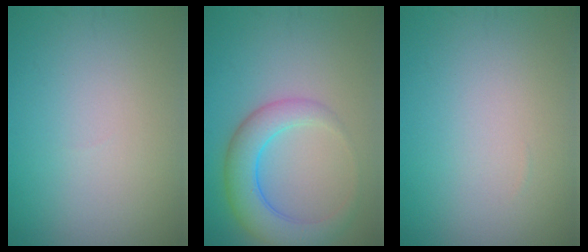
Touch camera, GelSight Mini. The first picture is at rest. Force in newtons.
{"total": 5.1, "press": 5.1, "slide": 0.2}
{"total": 0.0}